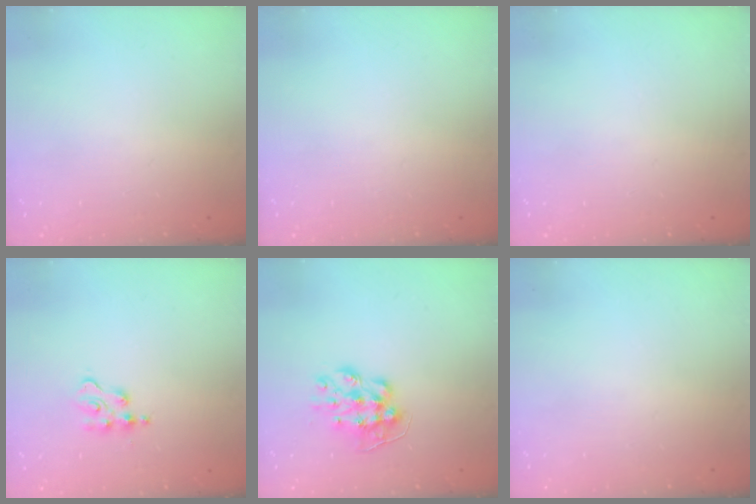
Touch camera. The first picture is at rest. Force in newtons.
{"total": 0.0}
{"total": 0.0}
{"total": 3.9, "press": 3.8, "slide": 0.5}
{"total": 9.2, "press": 9.2, "slide": 0.2}
{"total": 0.0}